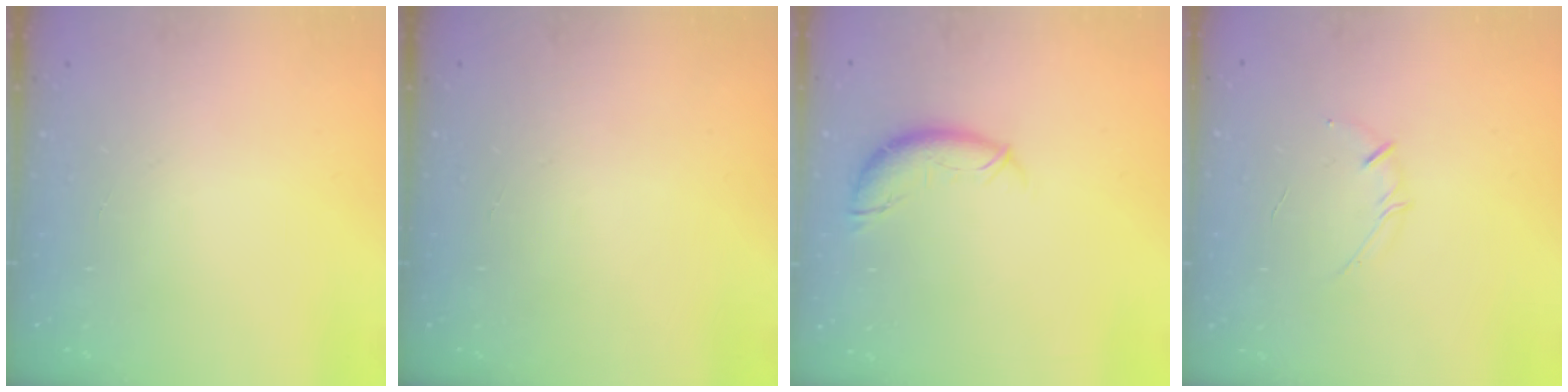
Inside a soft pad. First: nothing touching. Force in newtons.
{"total": 0.0}
{"total": 8.2, "press": 8.2, "slide": 0.7}
{"total": 3.3, "press": 3.2, "slide": 0.6}